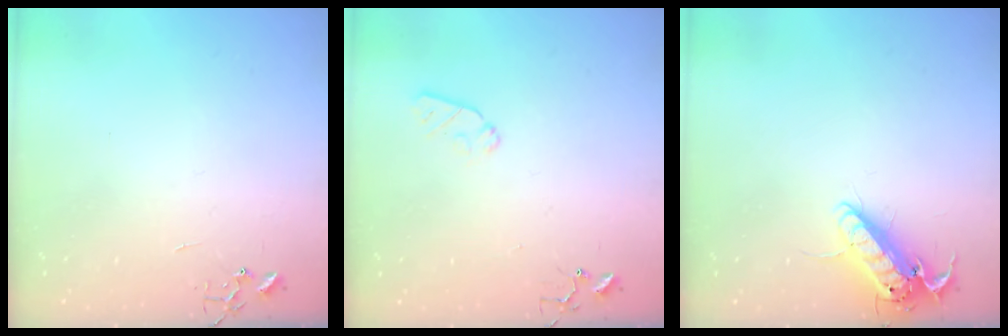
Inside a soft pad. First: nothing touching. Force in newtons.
{"total": 5.2, "press": 5.1, "slide": 0.7}
{"total": 13.8, "press": 13.6, "slide": 2.3}